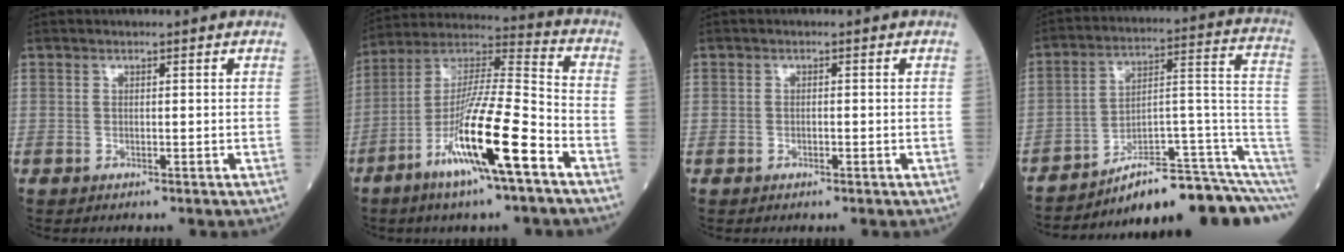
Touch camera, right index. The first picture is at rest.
{"total": 16.9, "force": [-7.8, 0.6, 14.9], "torque": [-0.287, -0.016, -0.144]}
{"total": 0.8, "force": [-0.3, 0.4, 0.6], "torque": [-0.013, 0.005, -0.003]}
{"total": 15.5, "force": [-11.5, 1.6, 10.2], "torque": [-0.089, 0.074, -0.167]}